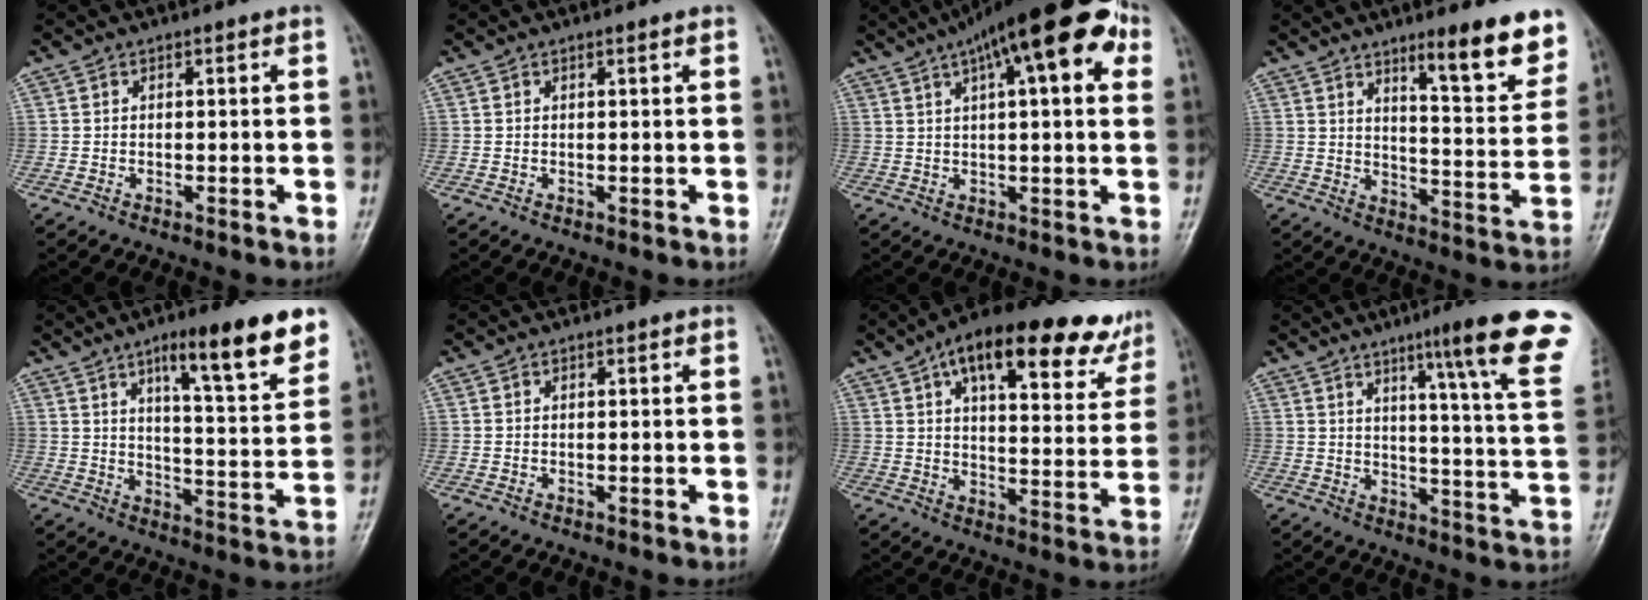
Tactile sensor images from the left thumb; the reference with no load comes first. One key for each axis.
{"total": 0.7, "fx": 0.5, "fy": 0.0, "fz": 0.5, "tx": -0.009, "ty": 0.001, "tz": 0.008}
{"total": 20.2, "fx": 9.1, "fy": 6.3, "fz": 16.9, "tx": -0.244, "ty": 0.026, "tz": 0.131}
{"total": 13.2, "fx": 9.0, "fy": 2.7, "fz": 9.3, "tx": -0.092, "ty": -0.062, "tz": 0.130}
{"total": 15.5, "fx": 9.7, "fy": 3.1, "fz": 11.7, "tx": -0.140, "ty": -0.048, "tz": 0.143}
{"total": 0.0}
{"total": 23.0, "fx": 14.4, "fy": 8.9, "fz": 15.6, "tx": -0.193, "ty": -0.016, "tz": 0.199}
{"total": 20.3, "fx": 12.4, "fy": 0.9, "fz": 16.1, "tx": -0.193, "ty": -0.065, "tz": 0.151}